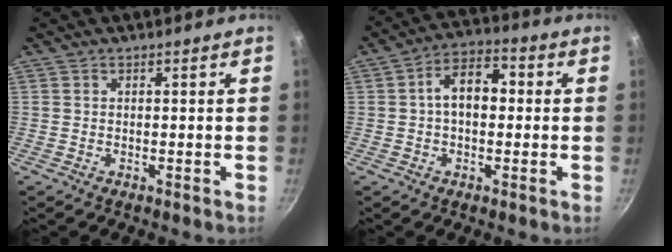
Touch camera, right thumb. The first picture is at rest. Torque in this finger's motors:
{"motor_torque": [0.76, 1.64, 0.89, -0.14, 0.06]}